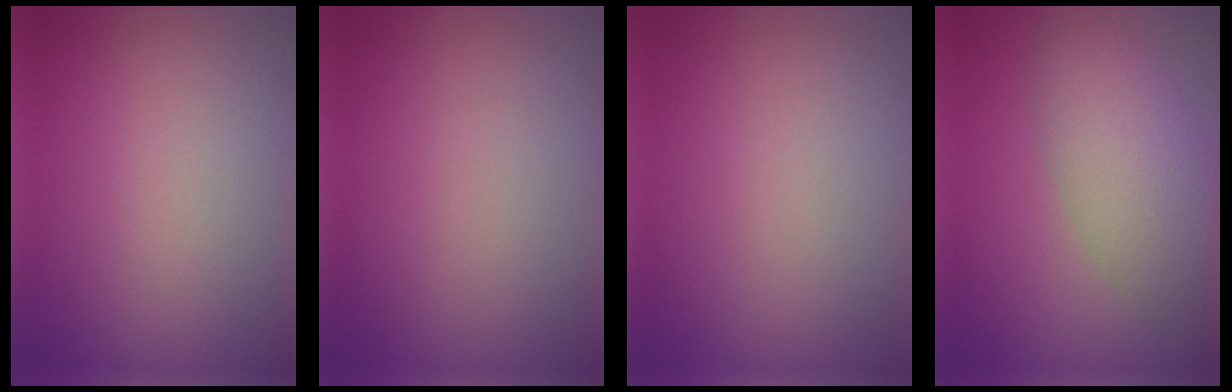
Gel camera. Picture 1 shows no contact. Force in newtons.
{"total": 0.0}
{"total": 0.0}
{"total": 6.4, "press": 6.4, "slide": 0.4}